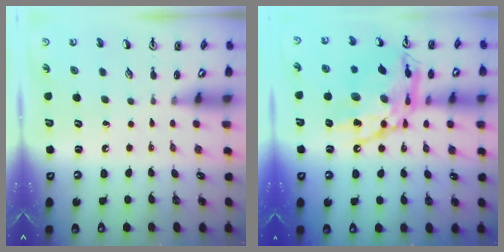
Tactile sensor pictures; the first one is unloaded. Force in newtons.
{"total": 20.4, "press": 20.3, "slide": 2.0}